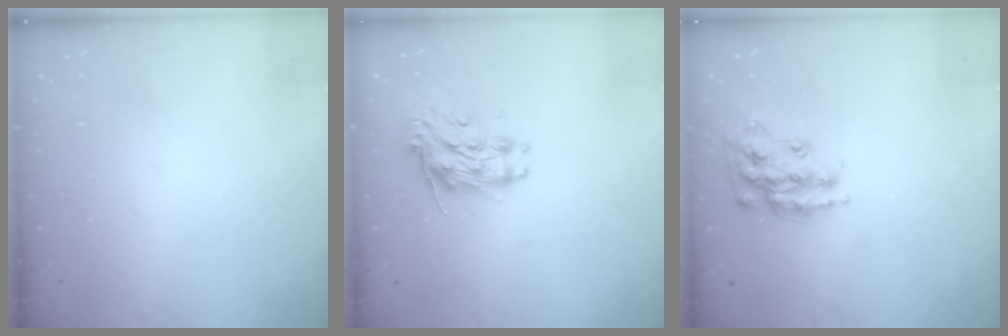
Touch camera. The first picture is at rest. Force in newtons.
{"total": 10.4, "press": 10.4, "slide": 0.8}
{"total": 15.3, "press": 15.3, "slide": 1.0}